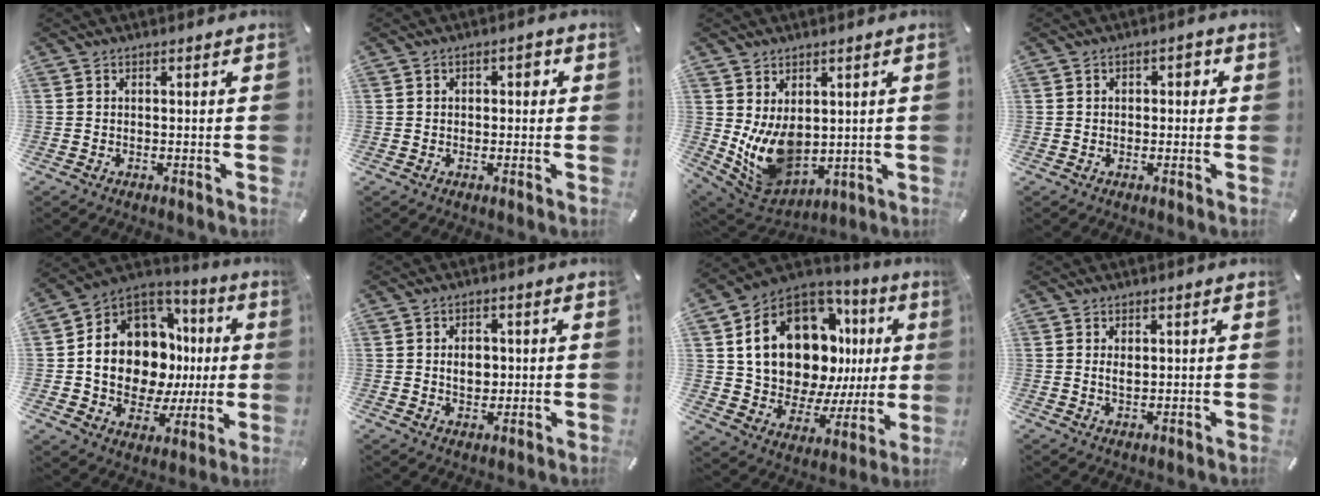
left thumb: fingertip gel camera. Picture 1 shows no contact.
{"total": 2.3, "force": [-0.1, 1.7, 1.6], "torque": [-0.026, 0.009, -0.008]}
{"total": 12.2, "force": [0.7, 9.4, 7.8], "torque": [-0.160, -0.028, 0.021]}
{"total": 2.2, "force": [-0.5, 1.7, 1.3], "torque": [-0.028, 0.012, -0.014]}
{"total": 15.4, "force": [1.7, 12.1, 9.4], "torque": [-0.174, -0.035, 0.033]}
{"total": 4.6, "force": [0.2, 3.5, 2.9], "torque": [-0.028, -0.007, -0.003]}
{"total": 20.9, "force": [8.6, 12.8, 14.1], "torque": [-0.245, -0.063, 0.151]}
{"total": 1.7, "force": [0.6, 0.7, 1.4], "torque": [-0.030, 0.000, 0.011]}